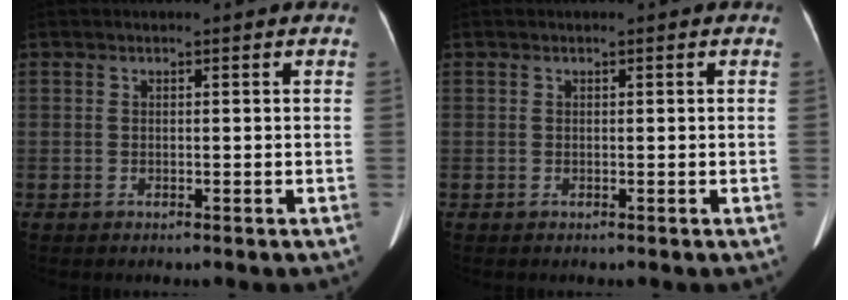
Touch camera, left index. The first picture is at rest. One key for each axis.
{"total": 0.0}